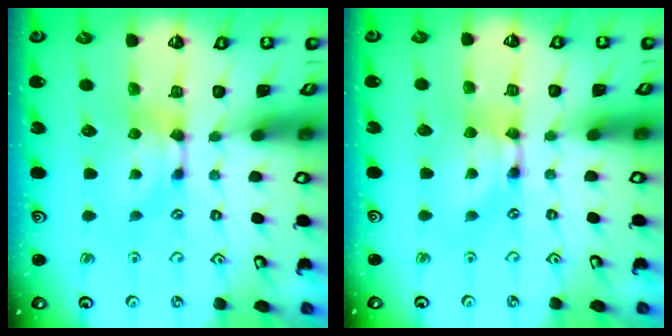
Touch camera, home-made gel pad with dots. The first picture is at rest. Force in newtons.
{"total": 1.9, "press": 1.9, "slide": 0.1}